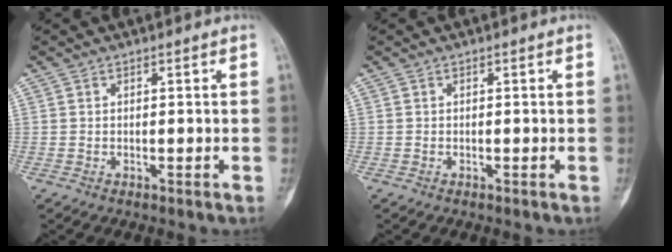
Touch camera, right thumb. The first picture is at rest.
{"total": 0.0}